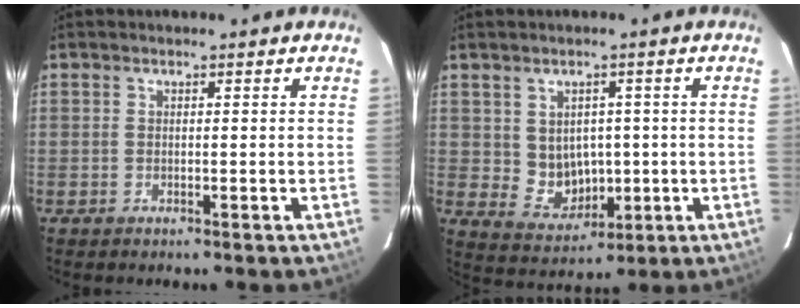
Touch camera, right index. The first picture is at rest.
{"total": 6.9, "force": [0.1, 6.1, 3.2], "torque": [-0.064, 0.002, 0.026]}